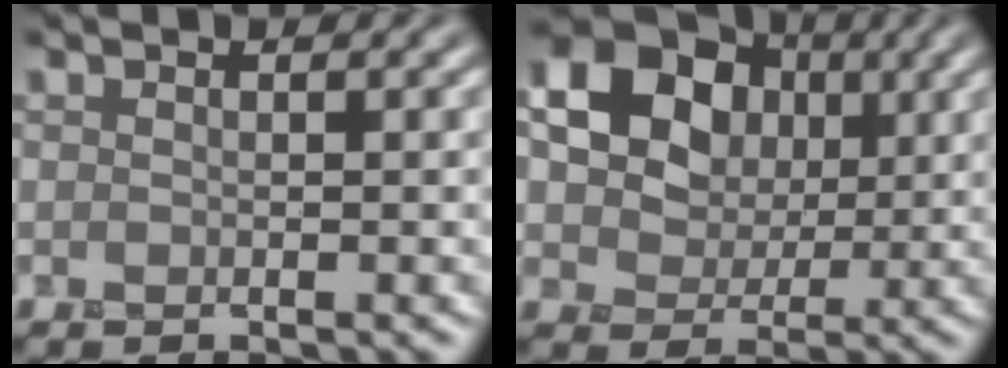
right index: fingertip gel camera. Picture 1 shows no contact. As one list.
[{"total": 14.3, "force": [3.8, 12.1, 6.7], "torque": [-0.156, 0.029, 0.072]}]